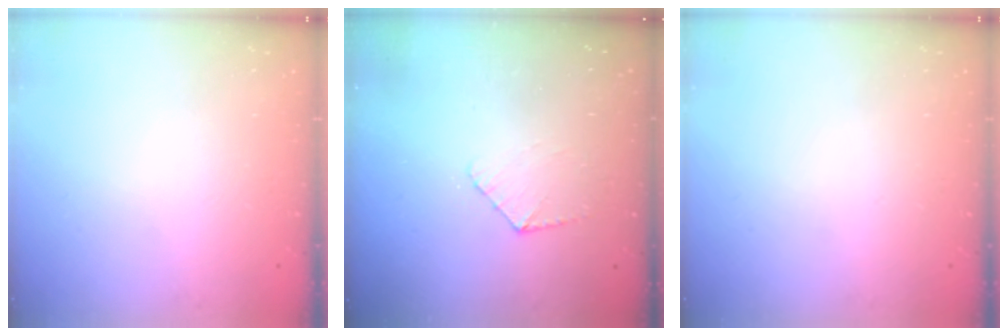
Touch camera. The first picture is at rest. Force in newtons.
{"total": 5.3, "press": 5.2, "slide": 0.5}
{"total": 0.0}